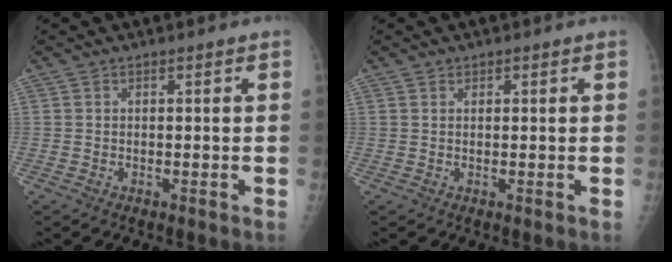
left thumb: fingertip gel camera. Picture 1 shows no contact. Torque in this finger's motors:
{"motor_torque": [-0.07, -0.02, -0.07, -0.11, -0.01]}